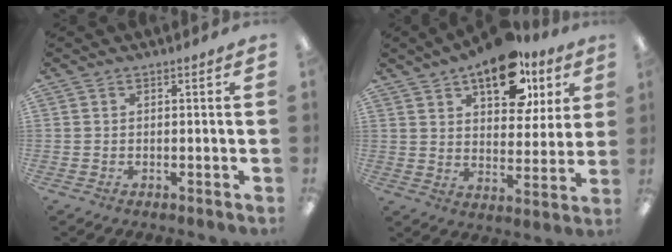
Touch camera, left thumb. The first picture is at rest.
{"total": 17.0, "force": [10.8, 8.6, 10.0], "torque": [-0.133, -0.048, 0.182]}